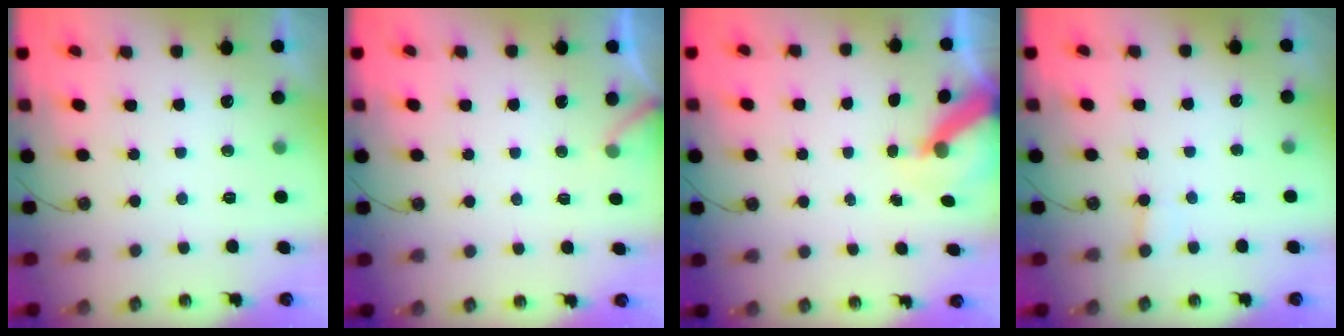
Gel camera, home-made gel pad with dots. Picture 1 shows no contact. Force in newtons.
{"total": 2.8, "press": 2.8, "slide": 0.3}
{"total": 6.8, "press": 6.8, "slide": 0.9}
{"total": 2.1, "press": 2.1, "slide": 0.2}